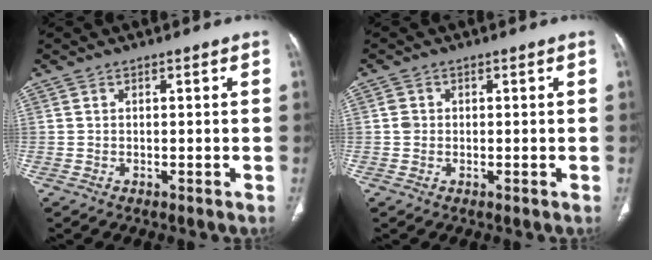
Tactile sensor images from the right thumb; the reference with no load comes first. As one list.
[{"total": 1.6, "force": [0.0, 1.4, 0.7], "torque": [-0.009, 0.003, 0.000]}]